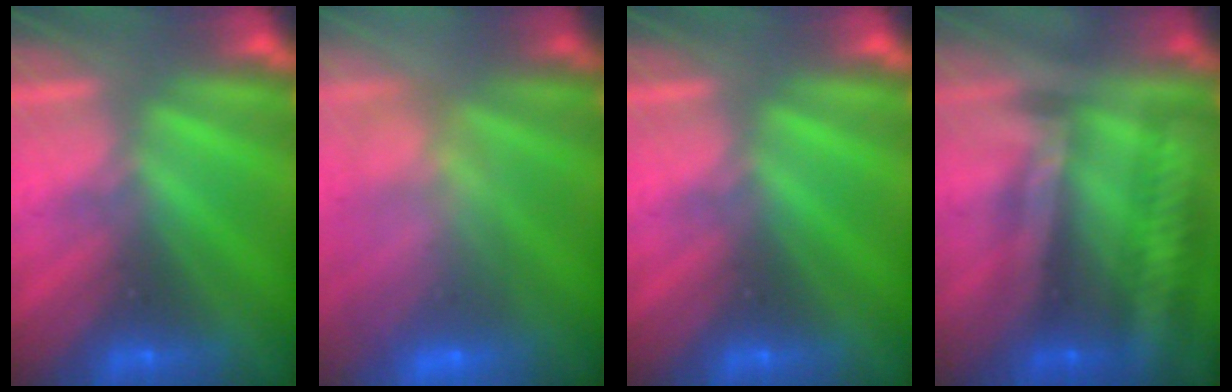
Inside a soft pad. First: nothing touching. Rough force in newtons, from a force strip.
{"total": 9.6}
{"total": 0.0}
{"total": 2.4}